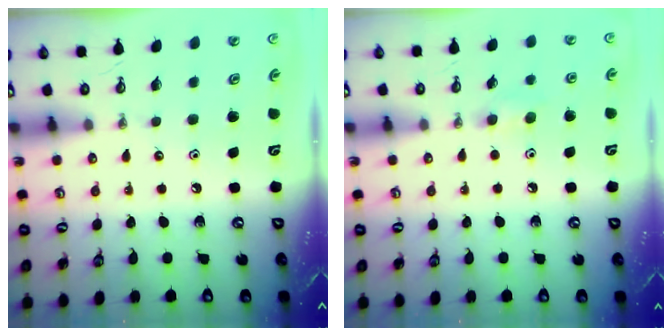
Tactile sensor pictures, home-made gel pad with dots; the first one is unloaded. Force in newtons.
{"total": 5.8, "press": 5.3, "slide": 2.4}